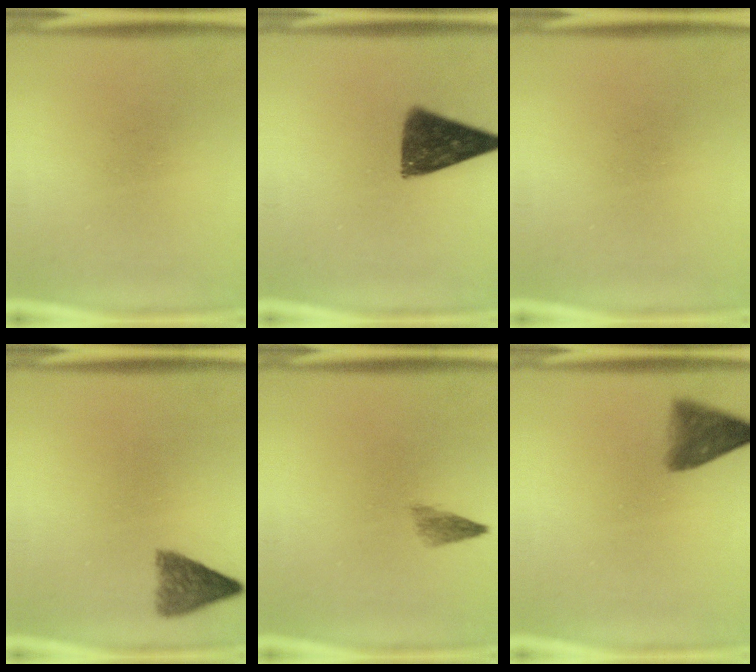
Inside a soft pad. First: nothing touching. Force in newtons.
{"total": 10.9}
{"total": 0.0}
{"total": 4.1}
{"total": 1.9}
{"total": 5.2}